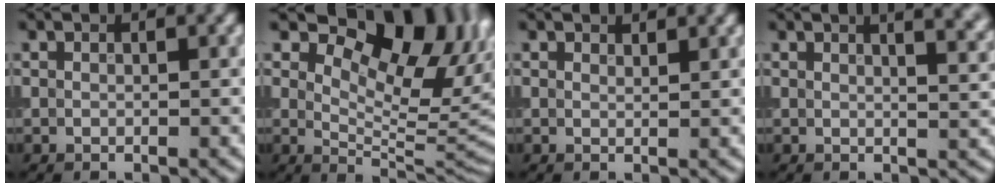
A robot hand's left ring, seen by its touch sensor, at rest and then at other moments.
{"total": 12.9, "force": [6.8, 6.2, 9.0], "torque": [-0.120, 0.012, 0.103]}
{"total": 1.3, "force": [1.2, 0.4, 0.3], "torque": [-0.008, -0.001, 0.014]}
{"total": 7.1, "force": [4.2, 3.3, 4.7], "torque": [-0.006, 0.045, 0.019]}